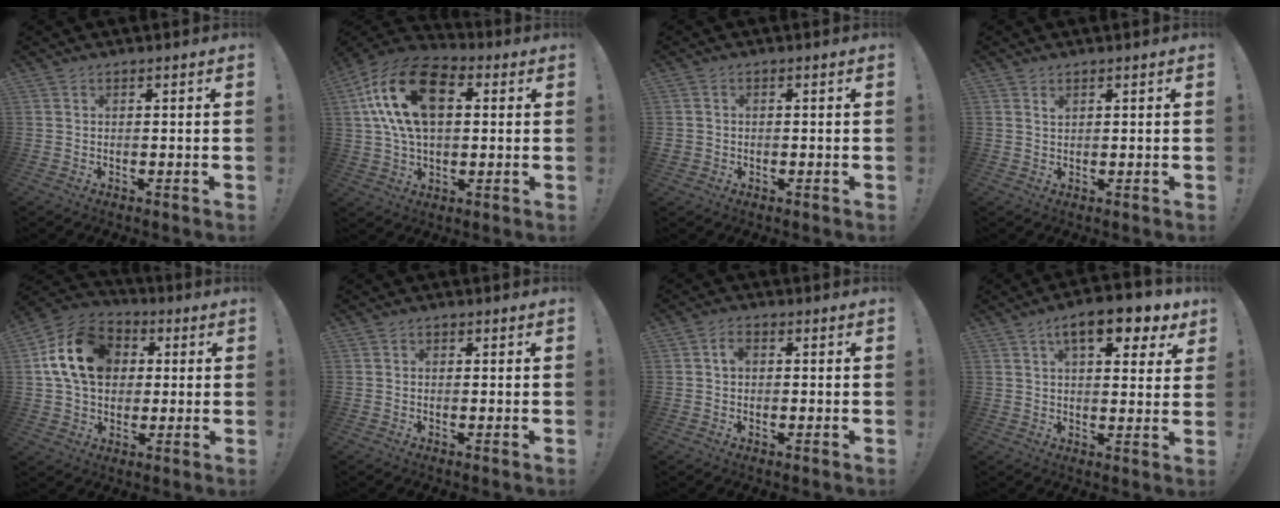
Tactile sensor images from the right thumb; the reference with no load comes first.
{"total": 20.5, "force": [5.6, 12.1, 15.6], "torque": [-0.300, -0.004, 0.095]}
{"total": 1.9, "force": [-0.2, 1.8, 0.7], "torque": [-0.014, 0.006, -0.001]}
{"total": 0.9, "force": [0.7, 0.5, 0.3], "torque": [0.001, -0.002, 0.012]}
{"total": 17.9, "force": [4.0, 13.6, 10.9], "torque": [-0.193, 0.006, 0.081]}
{"total": 0.7, "force": [0.0, 0.6, 0.3], "torque": [-0.002, 0.001, 0.000]}
{"total": 2.9, "force": [0.5, 2.1, 2.0], "torque": [-0.028, 0.004, 0.006]}
{"total": 11.8, "force": [6.1, 4.4, 9.1], "torque": [-0.121, -0.026, 0.096]}